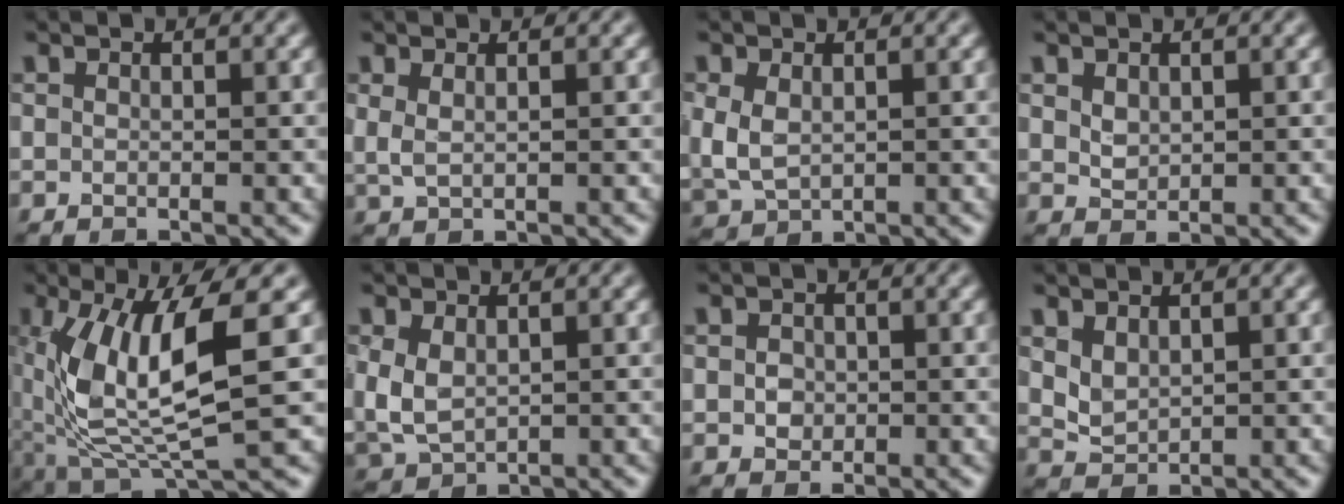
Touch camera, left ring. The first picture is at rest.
{"total": 1.5, "force": [0.7, 0.6, 1.2], "torque": [-0.027, -0.003, 0.017]}
{"total": 3.6, "force": [0.1, 2.4, 2.6], "torque": [-0.069, -0.006, 0.007]}
{"total": 1.4, "force": [0.7, 1.0, 0.7], "torque": [-0.016, -0.002, 0.019]}
{"total": 9.8, "force": [1.0, 3.4, 9.1], "torque": [-0.195, -0.021, 0.027]}
{"total": 4.4, "force": [0.3, 2.9, 3.2], "torque": [-0.084, -0.003, 0.008]}
{"total": 1.5, "force": [0.1, 1.4, 0.6], "torque": [-0.010, -0.003, 0.001]}
{"total": 2.1, "force": [1.1, 1.3, 1.2], "torque": [-0.029, -0.004, 0.028]}